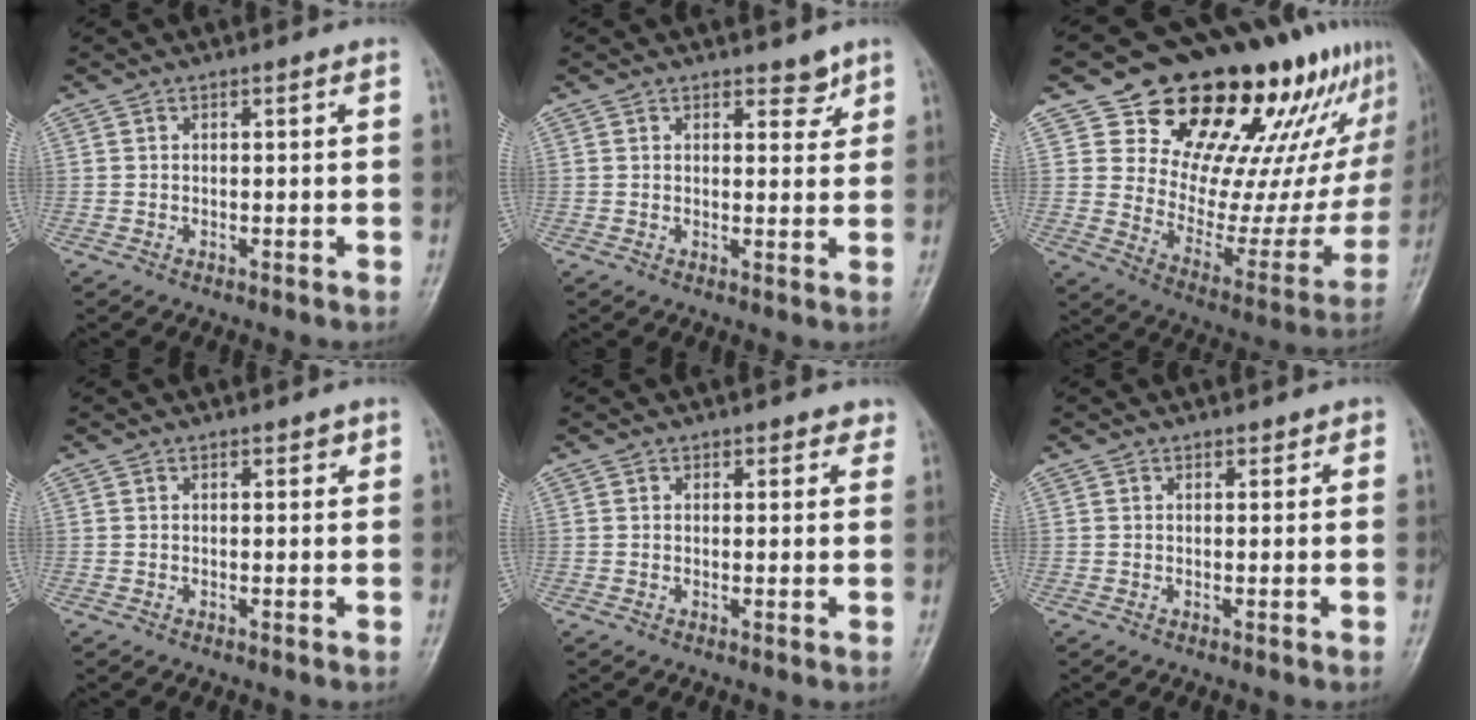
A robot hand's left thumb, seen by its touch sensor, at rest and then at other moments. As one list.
[{"total": 2.9, "force": [2.2, 1.5, 1.2], "torque": [0.004, -0.014, 0.029]}, {"total": 28.0, "force": [17.5, 13.7, 17.0], "torque": [-0.195, -0.065, 0.260]}, {"total": 1.2, "force": [0.8, 0.7, 0.4], "torque": [0.007, -0.003, 0.005]}, {"total": 2.5, "force": [1.8, 1.6, 0.4], "torque": [0.028, -0.007, 0.013]}, {"total": 1.2, "force": [0.9, 0.8, 0.2], "torque": [0.013, -0.004, 0.006]}]